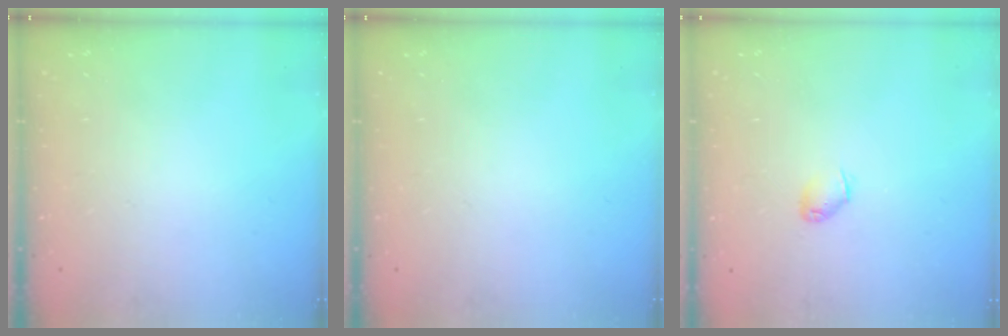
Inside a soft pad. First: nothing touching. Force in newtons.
{"total": 0.0}
{"total": 3.3, "press": 3.2, "slide": 0.7}